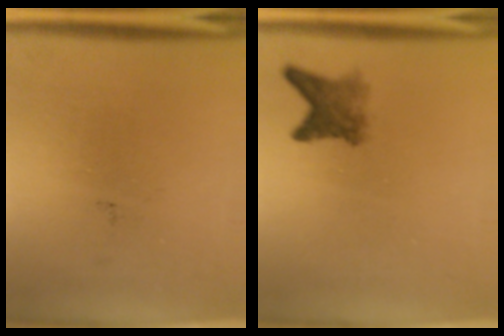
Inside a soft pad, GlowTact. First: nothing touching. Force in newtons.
{"total": 3.2}